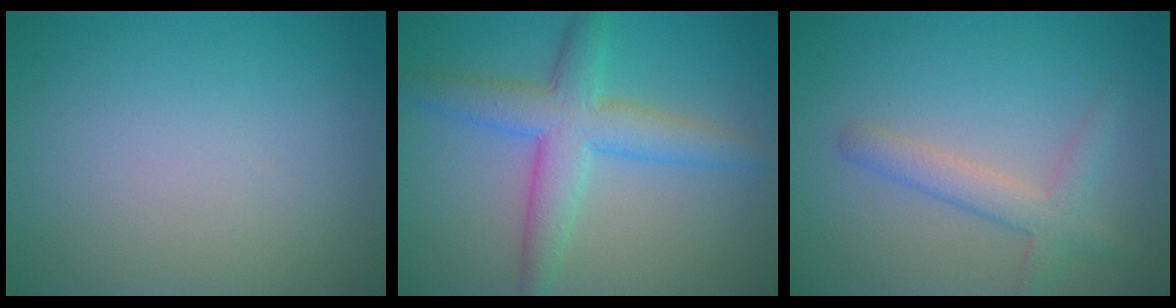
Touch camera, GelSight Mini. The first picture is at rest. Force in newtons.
{"total": 5.4, "press": 5.4, "slide": 0.2}
{"total": 2.7, "press": 2.7, "slide": 0.1}